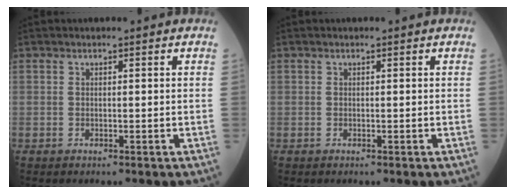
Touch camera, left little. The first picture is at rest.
{"total": 0.0}